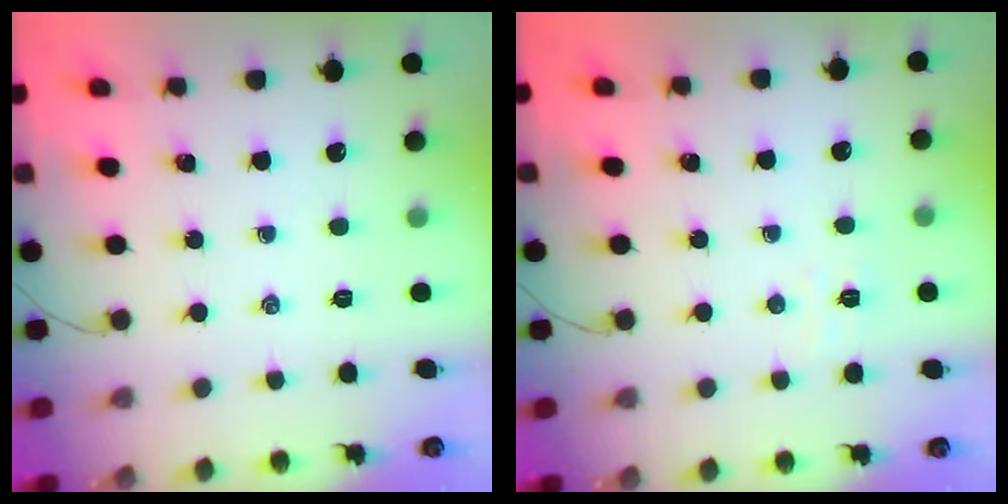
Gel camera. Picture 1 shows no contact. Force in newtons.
{"total": 3.6, "press": 3.5, "slide": 1.0}